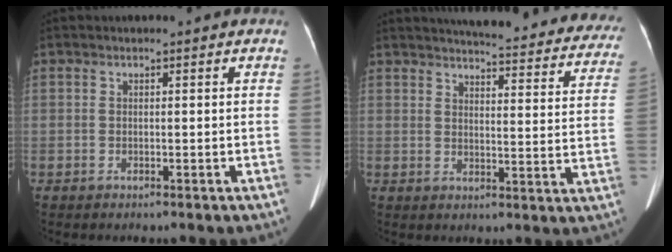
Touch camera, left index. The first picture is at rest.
{"total": 28.5, "force": [26.2, 4.7, 10.2], "torque": [-0.136, -0.071, 0.292]}